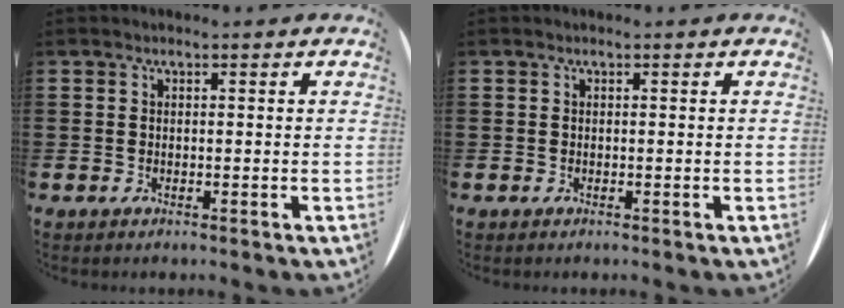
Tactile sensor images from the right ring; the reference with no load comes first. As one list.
[{"total": 0.0}]